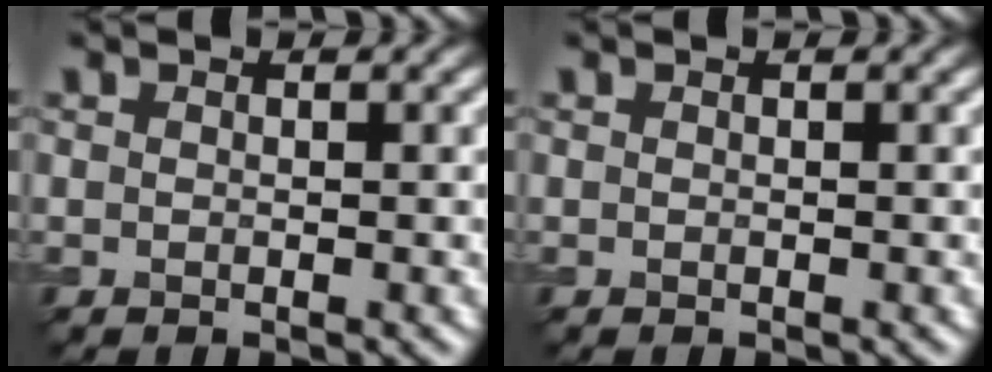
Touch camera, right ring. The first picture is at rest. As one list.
[{"total": 0.0}]